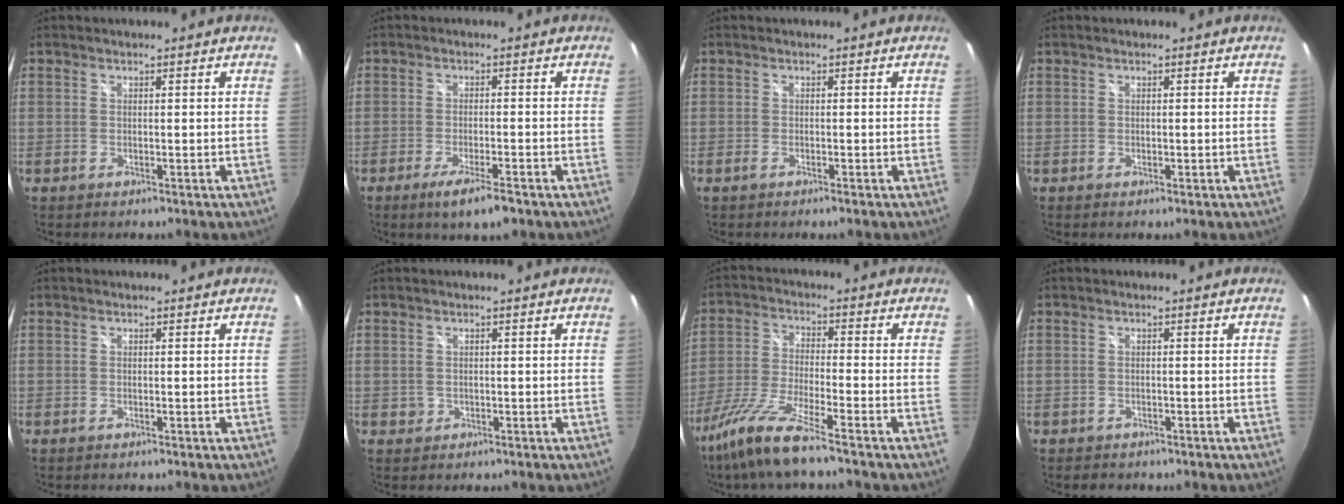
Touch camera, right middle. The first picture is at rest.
{"total": 5.8, "force": [-3.9, 0.9, 4.2], "torque": [-0.088, -0.013, -0.065]}
{"total": 1.1, "force": [-0.9, 0.0, 0.7], "torque": [-0.013, -0.001, -0.017]}
{"total": 0.0}
{"total": 0.0}
{"total": 1.2, "force": [-0.1, 1.2, 0.2], "torque": [-0.001, -0.002, -0.002]}
{"total": 10.8, "force": [-8.2, -0.2, 7.1], "torque": [-0.152, -0.025, -0.156]}
{"total": 1.9, "force": [-1.5, 1.2, 0.5], "torque": [-0.014, -0.005, -0.019]}